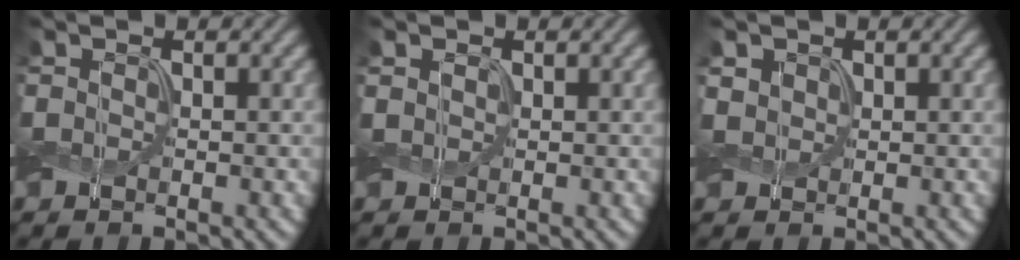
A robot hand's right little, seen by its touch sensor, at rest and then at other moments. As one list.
[{"total": 0.7, "force": [0.3, 0.5, 0.3], "torque": [-0.008, 0.001, 0.006]}, {"total": 1.3, "force": [0.5, 1.1, 0.5], "torque": [-0.017, -0.003, 0.007]}]